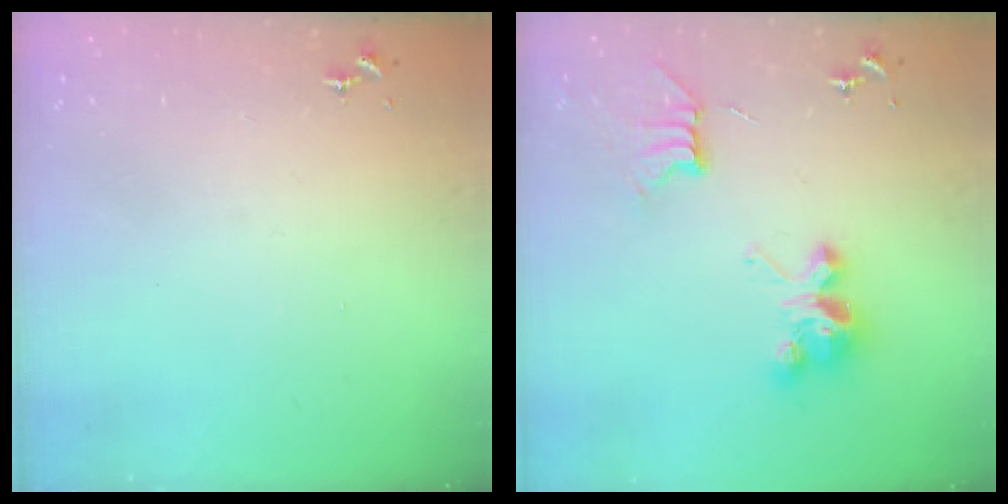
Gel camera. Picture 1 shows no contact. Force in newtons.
{"total": 9.0, "press": 9.0, "slide": 0.6}